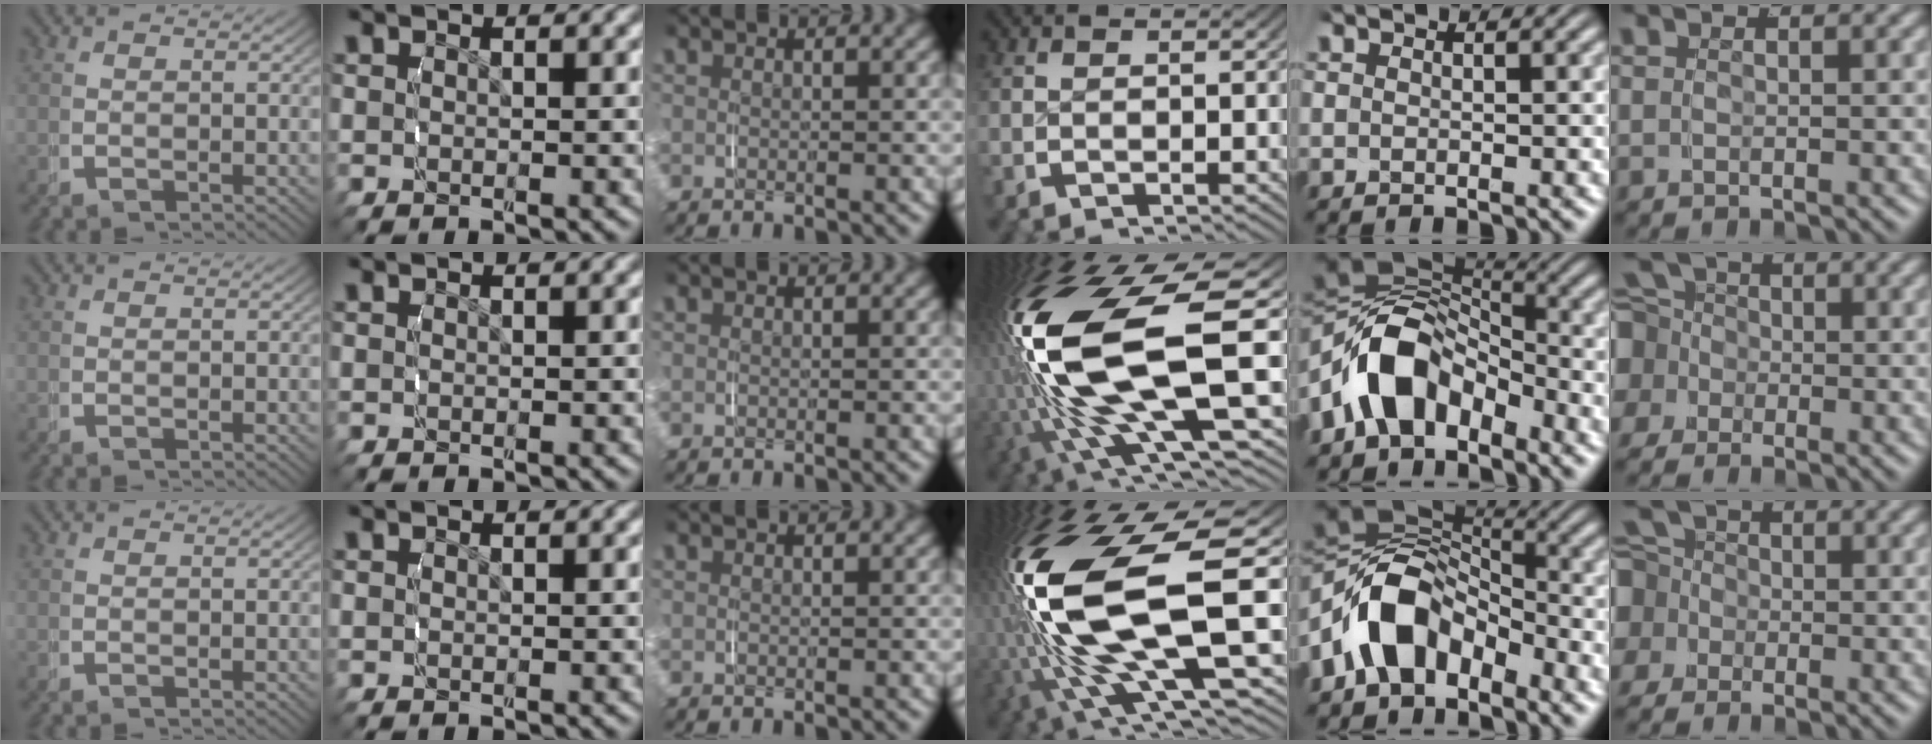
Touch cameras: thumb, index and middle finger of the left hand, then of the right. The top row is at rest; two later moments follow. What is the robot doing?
{"motion": "grasp_and_lifting", "object": "knife"}